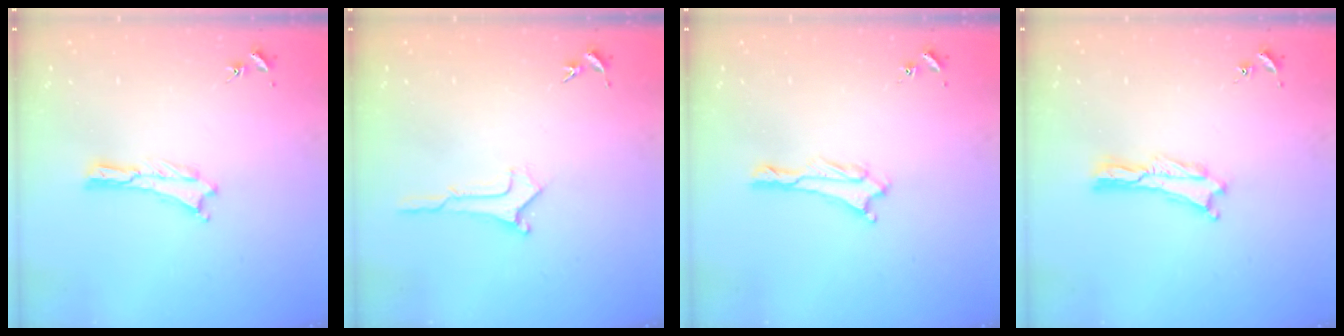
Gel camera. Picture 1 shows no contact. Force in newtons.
{"total": 0.6, "press": 0.6, "slide": 0.1}
{"total": 1.4, "press": 1.4, "slide": 0.2}
{"total": 0.0}